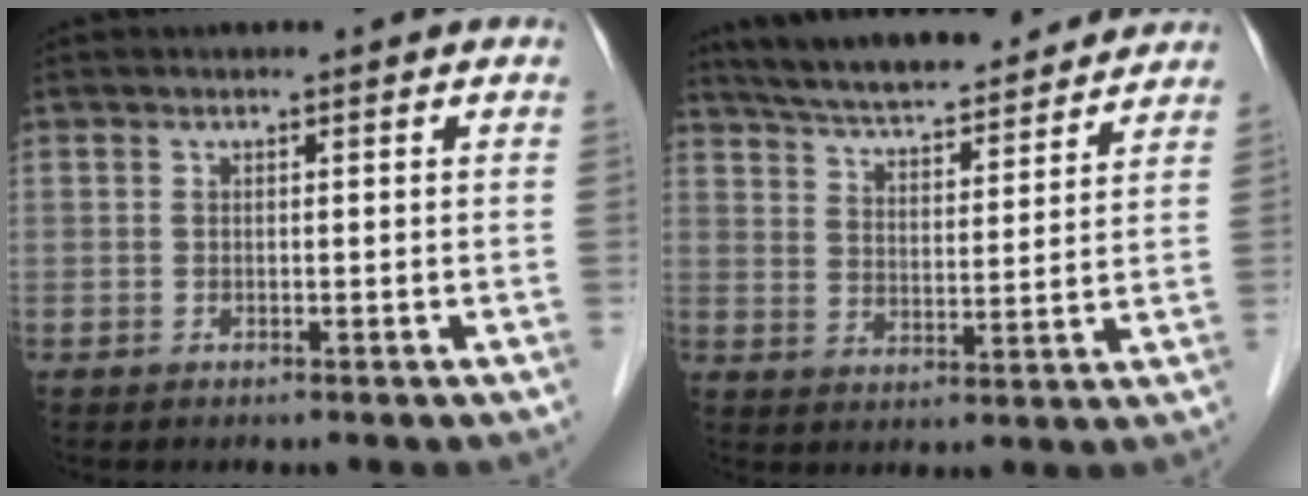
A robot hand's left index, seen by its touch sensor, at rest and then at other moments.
{"total": 18.5, "force": [16.9, 3.3, 7.0], "torque": [-0.116, 0.025, 0.251]}